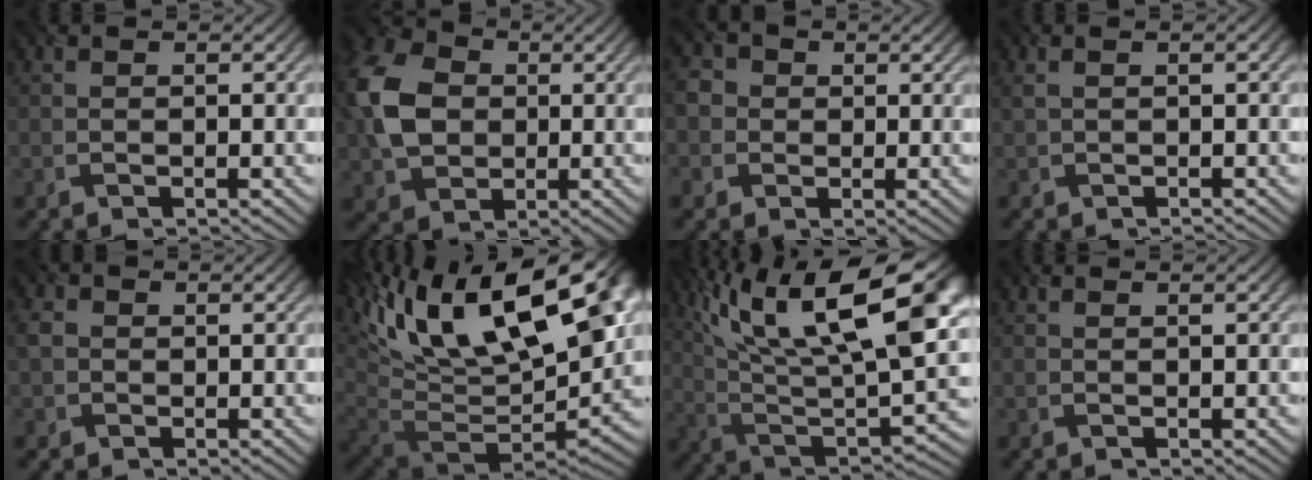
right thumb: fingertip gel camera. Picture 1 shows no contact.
{"total": 11.5, "force": [0.9, 8.8, 7.4], "torque": [-0.202, 0.019, 0.011]}
{"total": 4.1, "force": [0.4, 3.8, 1.4], "torque": [-0.051, 0.009, -0.009]}
{"total": 2.0, "force": [0.8, 0.6, 1.8], "torque": [-0.037, 0.008, 0.014]}
{"total": 2.4, "force": [0.2, 2.1, 1.1], "torque": [-0.032, 0.004, 0.000]}
{"total": 19.9, "force": [7.7, 9.5, 15.7], "torque": [-0.273, 0.010, 0.146]}
{"total": 19.7, "force": [8.7, 7.5, 16.1], "torque": [-0.293, 0.025, 0.154]}
{"total": 0.8, "force": [0.5, -0.1, 0.7], "torque": [-0.014, 0.008, 0.007]}